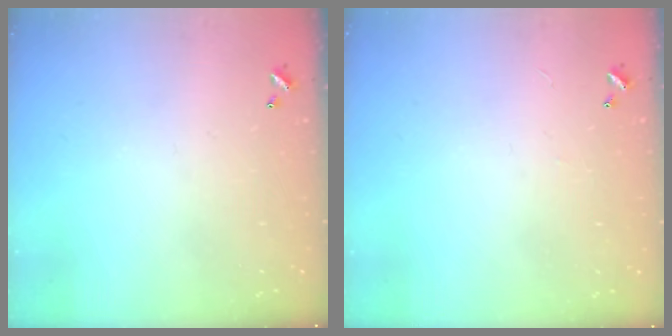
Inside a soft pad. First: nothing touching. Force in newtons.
{"total": 2.1, "press": 2.0, "slide": 0.3}